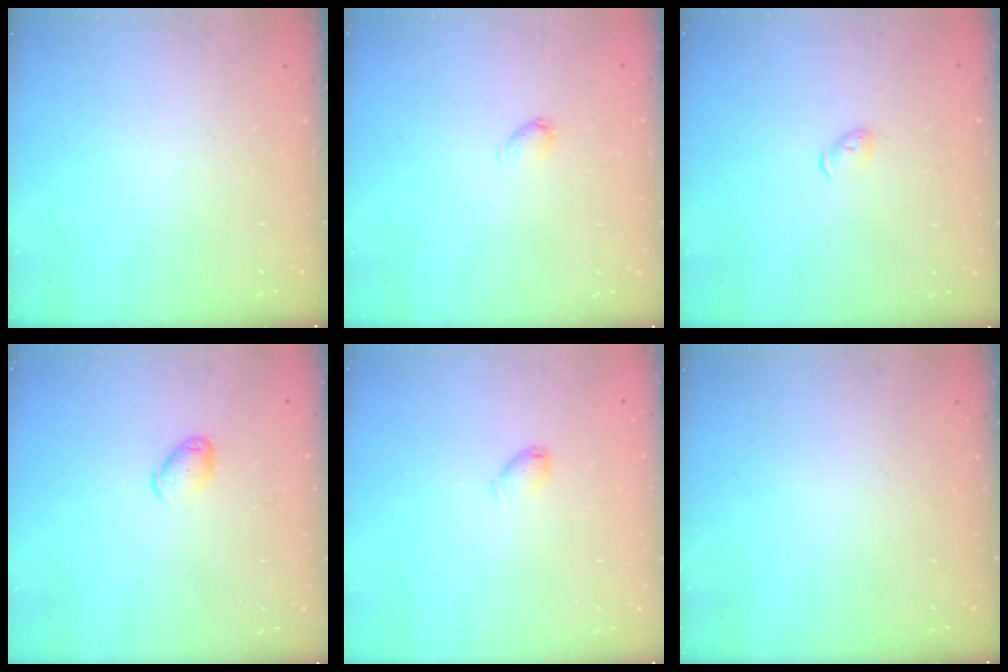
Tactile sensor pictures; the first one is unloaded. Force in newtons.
{"total": 2.5, "press": 2.4, "slide": 0.4}
{"total": 3.8, "press": 3.7, "slide": 0.9}
{"total": 6.4, "press": 6.4, "slide": 1.0}
{"total": 3.5, "press": 3.5, "slide": 0.6}
{"total": 0.0}